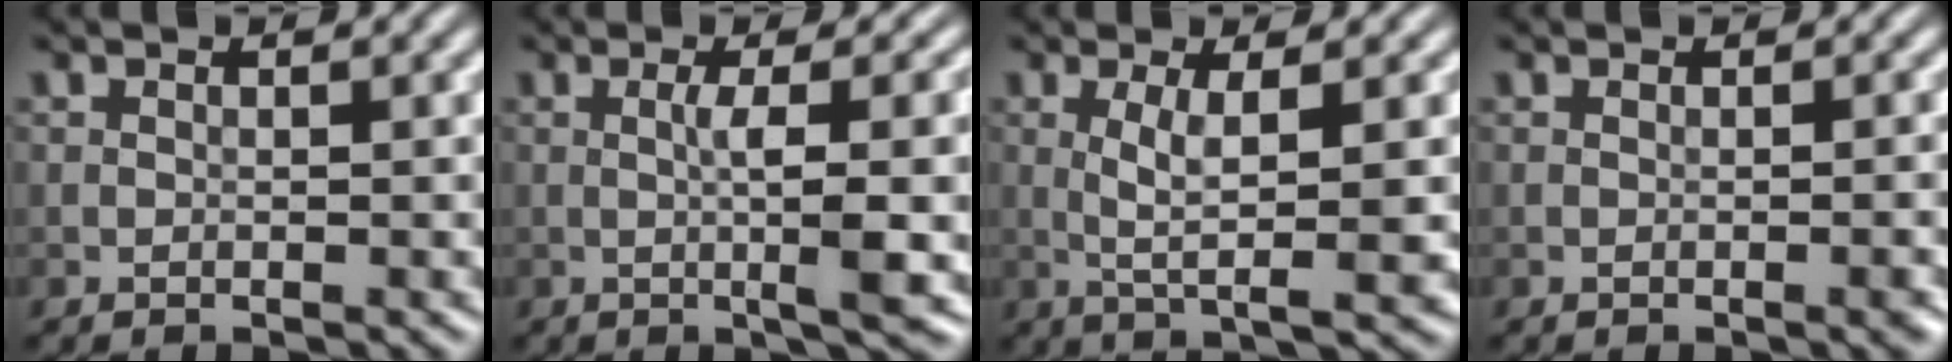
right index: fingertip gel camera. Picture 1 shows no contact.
{"total": 6.3, "force": [-0.3, 1.2, 6.1], "torque": [-0.093, 0.002, -0.003]}
{"total": 4.0, "force": [0.2, 0.7, 3.9], "torque": [-0.076, -0.004, 0.006]}
{"total": 1.8, "force": [-0.3, 0.4, 1.7], "torque": [-0.015, 0.002, -0.007]}